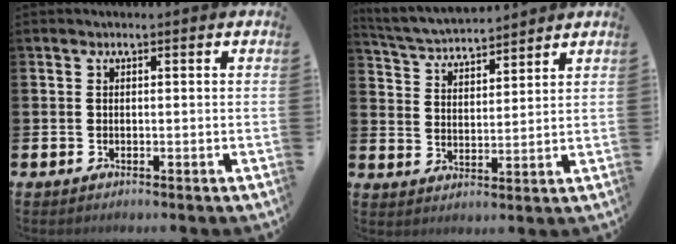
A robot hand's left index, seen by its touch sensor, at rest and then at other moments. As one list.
[{"total": 4.5, "force": [4.4, 0.4, 0.4], "torque": [-0.030, -0.032, 0.076]}]